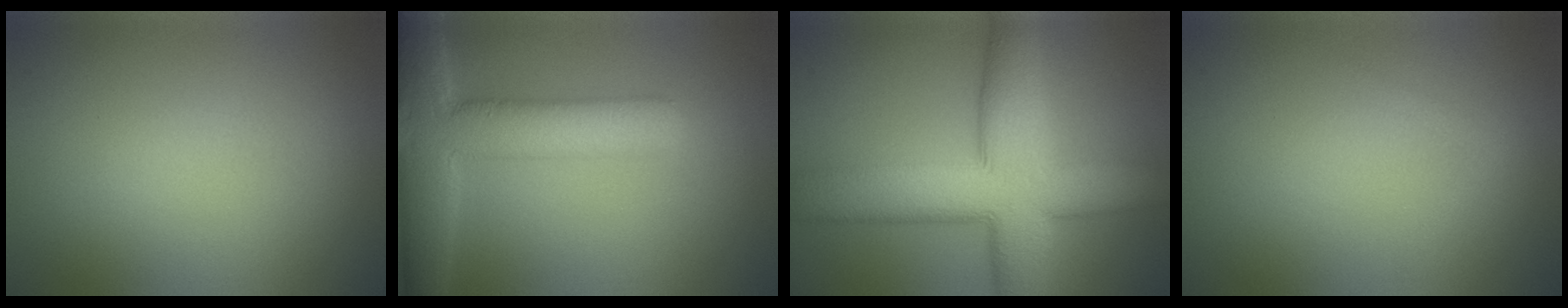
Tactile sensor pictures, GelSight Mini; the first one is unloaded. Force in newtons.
{"total": 7.5, "press": 7.5, "slide": 0.2}
{"total": 10.4, "press": 10.4, "slide": 0.5}
{"total": 0.7, "press": 0.7, "slide": 0.1}